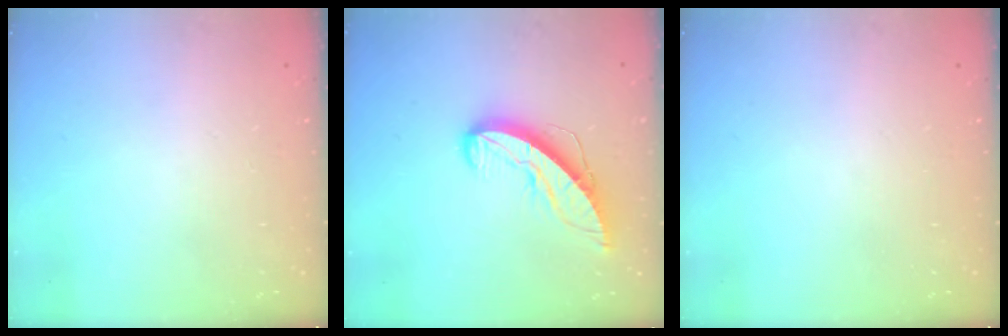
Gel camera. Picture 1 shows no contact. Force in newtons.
{"total": 10.8, "press": 10.7, "slide": 0.8}
{"total": 0.0}